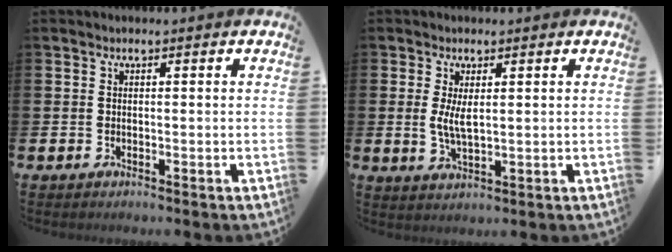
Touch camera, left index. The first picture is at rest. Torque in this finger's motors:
{"motor_torque": [0.41, -0.20, 0.13, 0.10]}